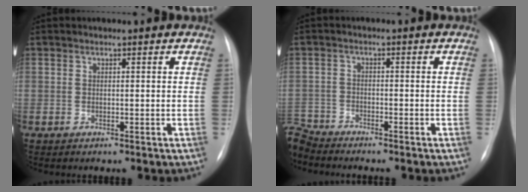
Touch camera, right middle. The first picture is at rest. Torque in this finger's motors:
{"motor_torque": [0.31, -0.37, 0.17, 0.12]}